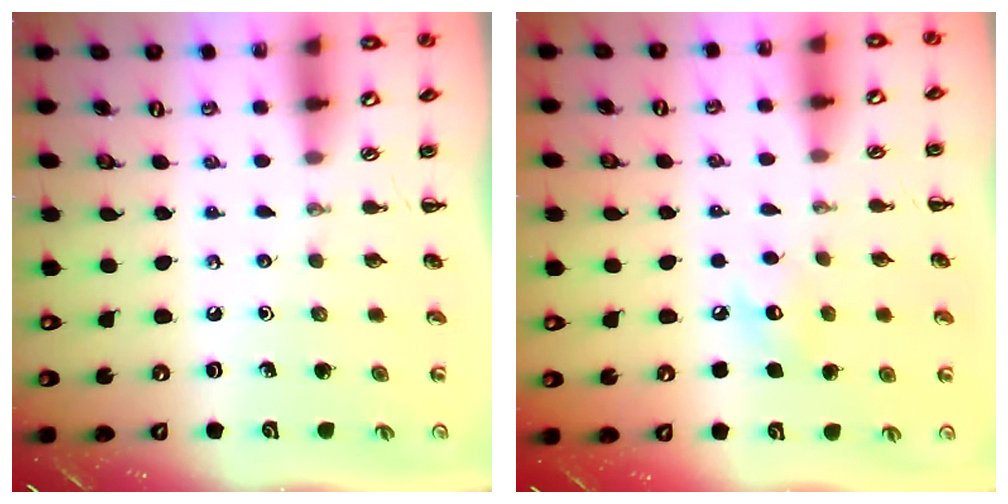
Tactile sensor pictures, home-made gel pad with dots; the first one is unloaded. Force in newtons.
{"total": 5.9, "press": 5.8, "slide": 1.3}